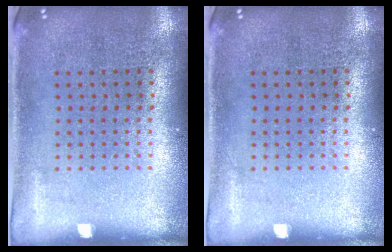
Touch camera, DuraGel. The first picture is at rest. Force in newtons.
{"total": 0.0}